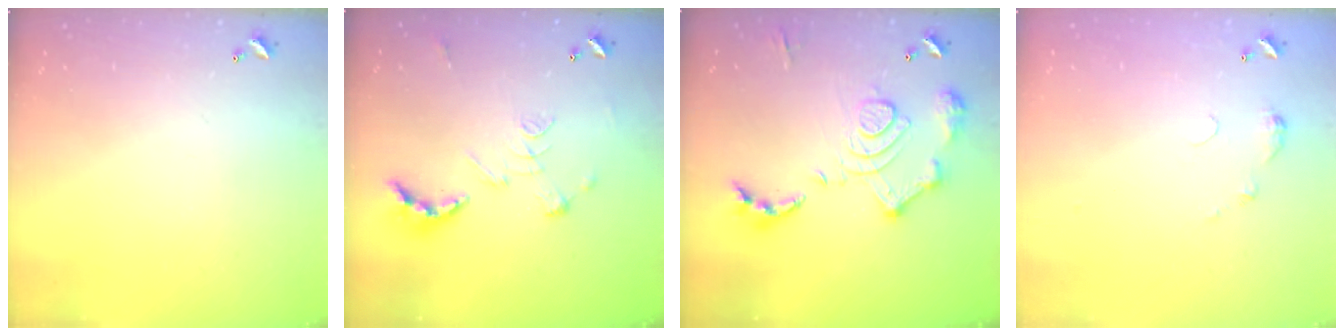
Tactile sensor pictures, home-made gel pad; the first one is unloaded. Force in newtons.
{"total": 2.5, "press": 2.0, "slide": 1.5}
{"total": 16.6, "press": 16.6, "slide": 1.7}
{"total": 4.7, "press": 4.6, "slide": 0.7}